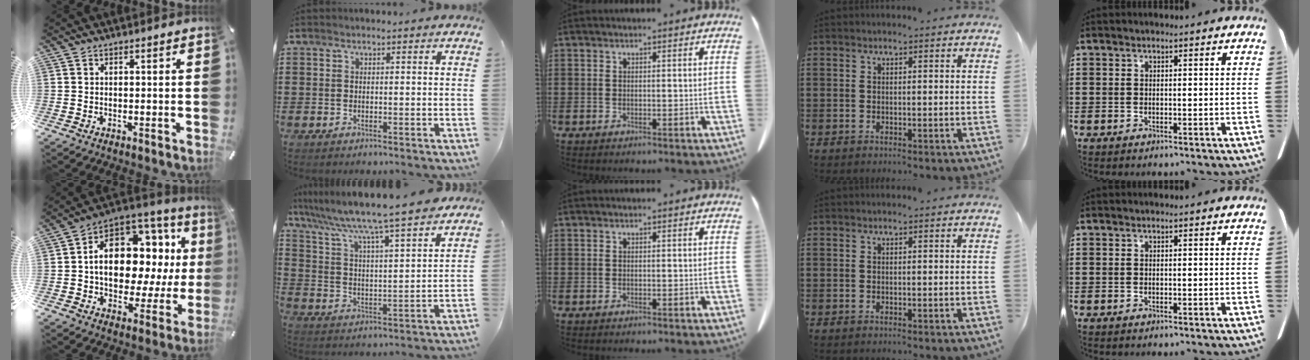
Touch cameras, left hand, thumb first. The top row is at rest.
{"thumb": {"total": 18.1, "force": [1.9, 12.4, 13.0], "torque": [-0.200, -0.024, 0.035]}, "index": {"total": 7.0, "force": [6.4, -0.8, 2.8], "torque": [-0.084, -0.055, 0.100]}}